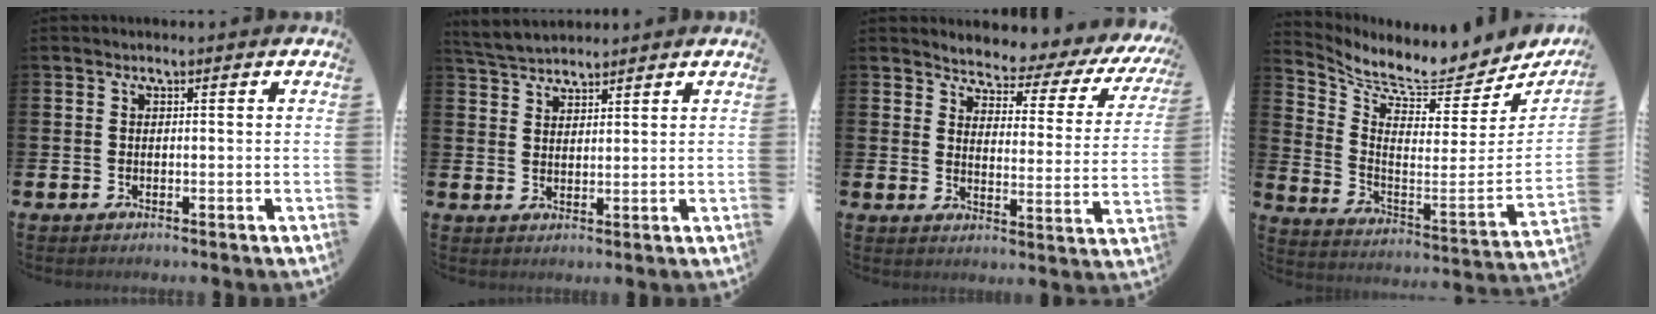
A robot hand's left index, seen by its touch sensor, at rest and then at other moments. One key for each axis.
{"total": 4.0, "fx": 3.9, "fy": 0.6, "fz": 0.3, "tx": -0.019, "ty": -0.015, "tz": 0.073}
{"total": 3.7, "fx": 3.5, "fy": 1.1, "fz": 0.7, "tx": -0.027, "ty": -0.039, "tz": 0.047}
{"total": 7.6, "fx": 7.2, "fy": 1.5, "fz": 1.8, "tx": -0.053, "ty": -0.083, "tz": 0.116}